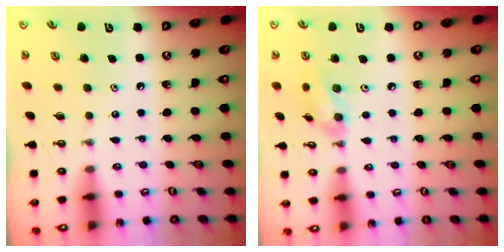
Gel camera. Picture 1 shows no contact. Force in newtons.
{"total": 9.5, "press": 9.1, "slide": 2.6}